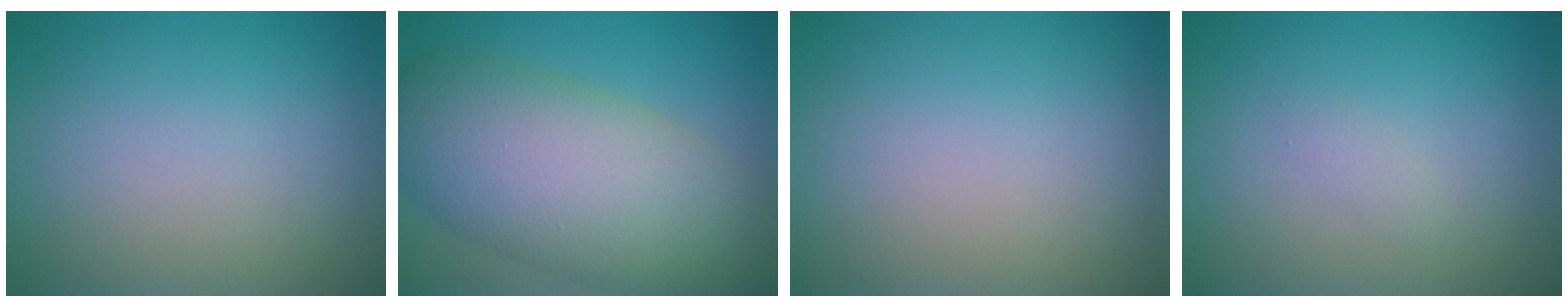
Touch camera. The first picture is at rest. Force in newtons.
{"total": 11.2, "press": 11.1, "slide": 0.5}
{"total": 0.0}
{"total": 0.7, "press": 0.7, "slide": 0.0}